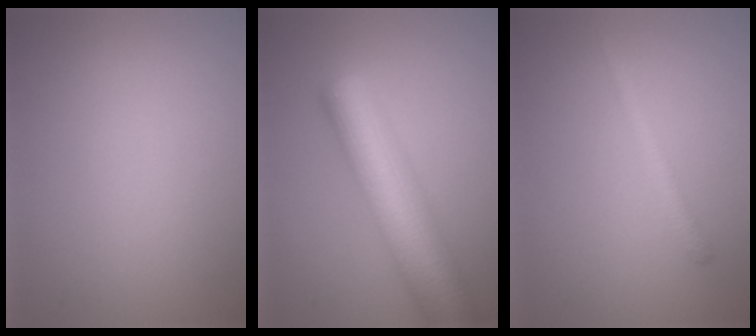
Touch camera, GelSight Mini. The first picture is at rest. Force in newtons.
{"total": 9.8, "press": 9.8, "slide": 0.3}
{"total": 1.5, "press": 1.5, "slide": 0.0}